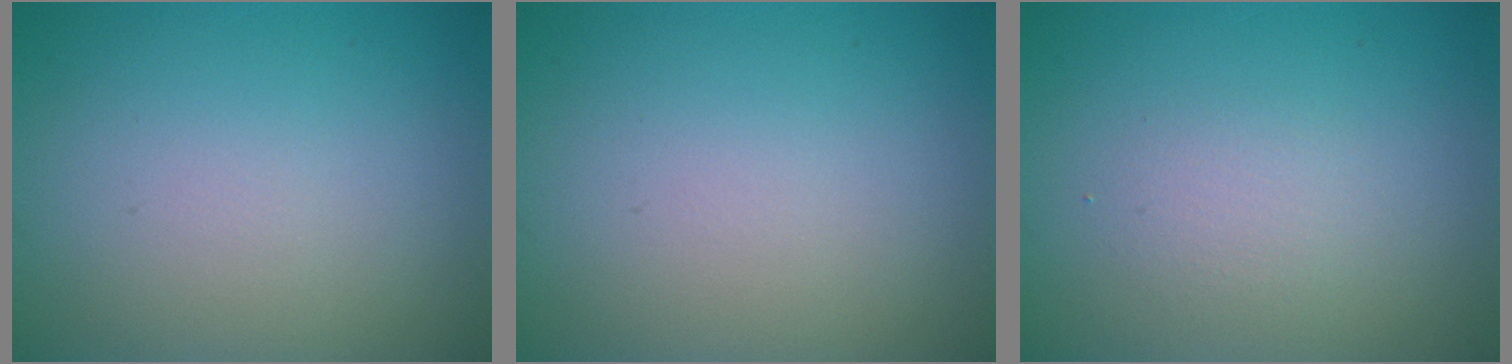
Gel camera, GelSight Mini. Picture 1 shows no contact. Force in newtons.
{"total": 0.0}
{"total": 1.4, "press": 1.4, "slide": 0.1}